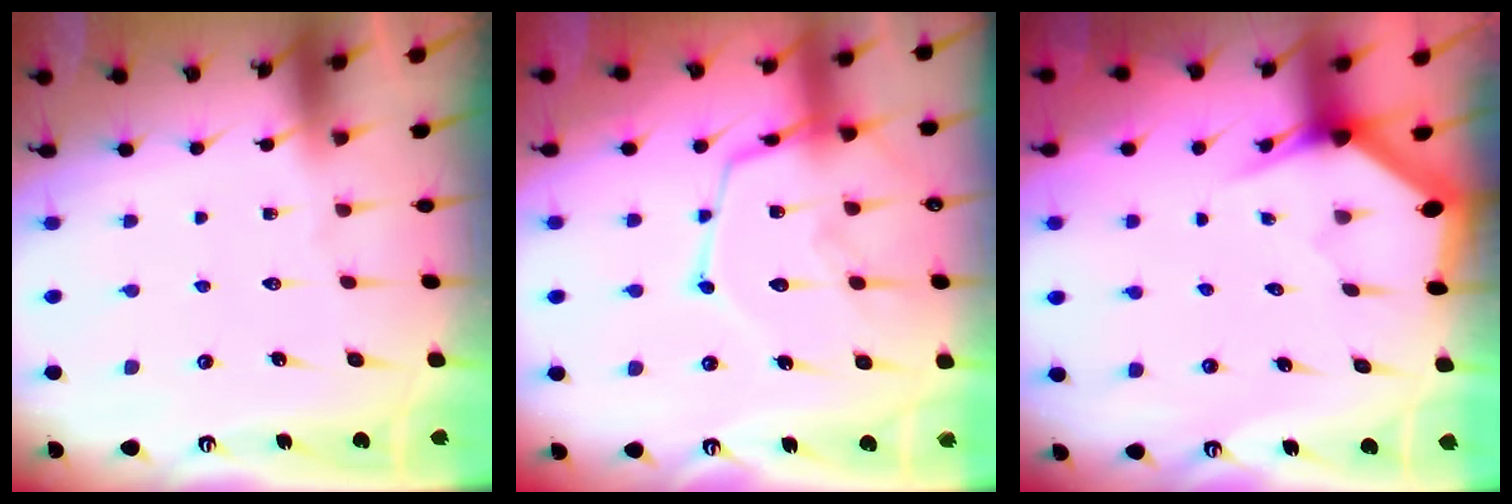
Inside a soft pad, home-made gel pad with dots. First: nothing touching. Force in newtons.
{"total": 15.6, "press": 15.6, "slide": 1.2}
{"total": 3.0, "press": 3.0, "slide": 0.0}